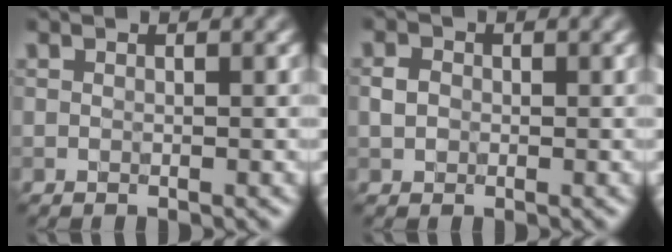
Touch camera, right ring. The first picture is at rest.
{"total": 1.3, "force": [-0.1, 1.2, 0.6], "torque": [-0.010, 0.002, -0.006]}